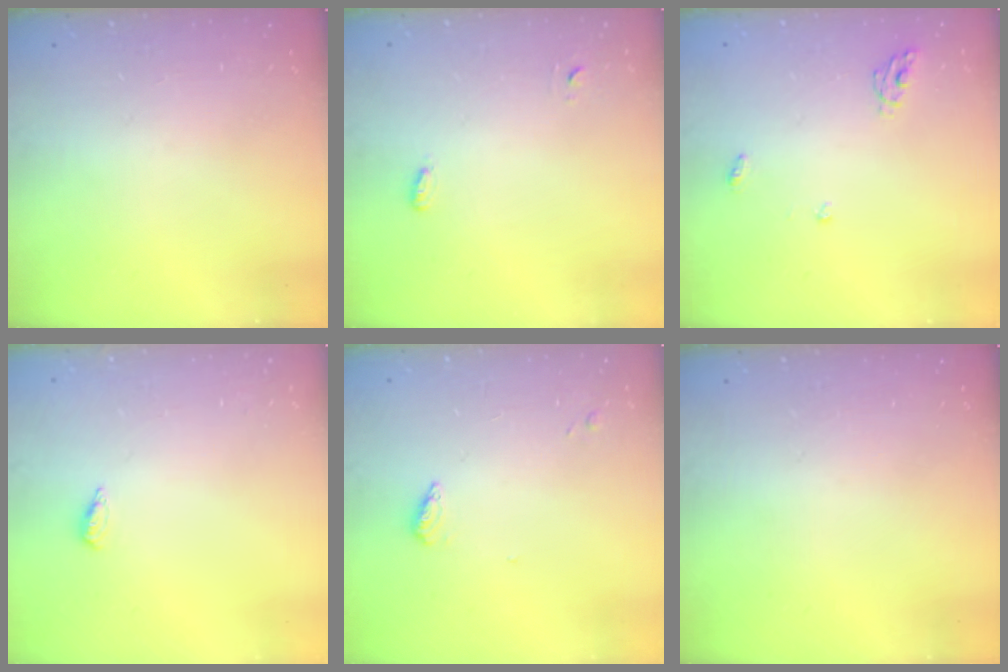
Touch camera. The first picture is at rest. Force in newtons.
{"total": 2.8, "press": 2.7, "slide": 0.6}
{"total": 4.9, "press": 4.9, "slide": 0.4}
{"total": 3.1, "press": 3.0, "slide": 0.6}
{"total": 3.9, "press": 3.9, "slide": 0.5}
{"total": 0.0}